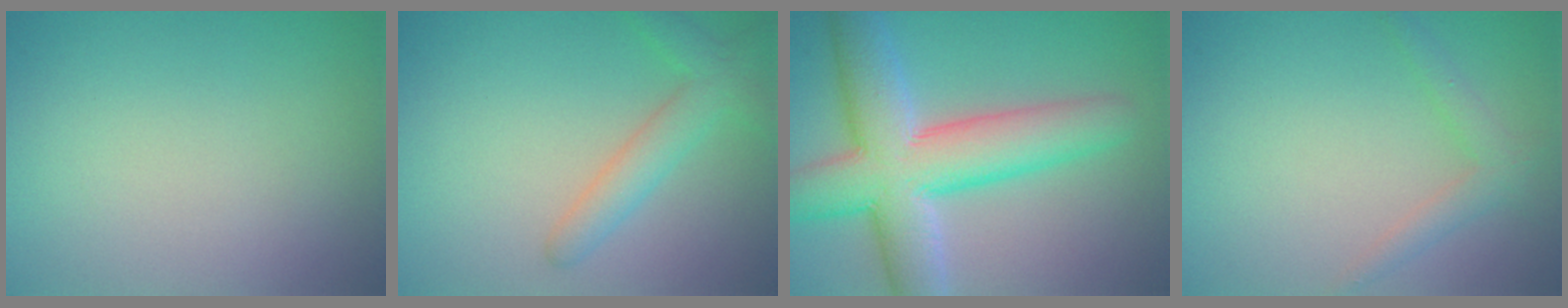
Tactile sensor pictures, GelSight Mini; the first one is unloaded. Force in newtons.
{"total": 3.0, "press": 3.0, "slide": 0.2}
{"total": 9.6, "press": 9.6, "slide": 0.6}
{"total": 1.9, "press": 1.9, "slide": 0.2}